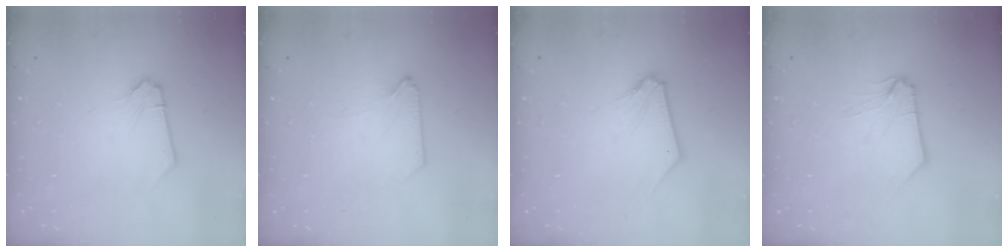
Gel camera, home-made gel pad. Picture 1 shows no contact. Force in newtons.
{"total": 0.0}
{"total": 3.9, "press": 3.9, "slide": 0.8}
{"total": 1.6, "press": 1.6, "slide": 0.4}